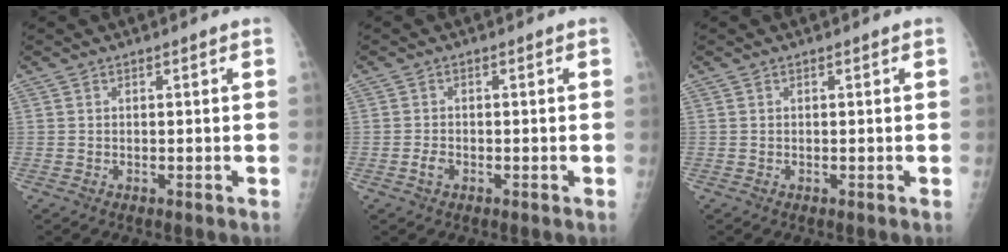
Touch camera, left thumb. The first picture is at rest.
{"total": 1.8, "force": [-0.8, 1.2, 1.1], "torque": [-0.019, 0.003, -0.016]}
{"total": 0.0}